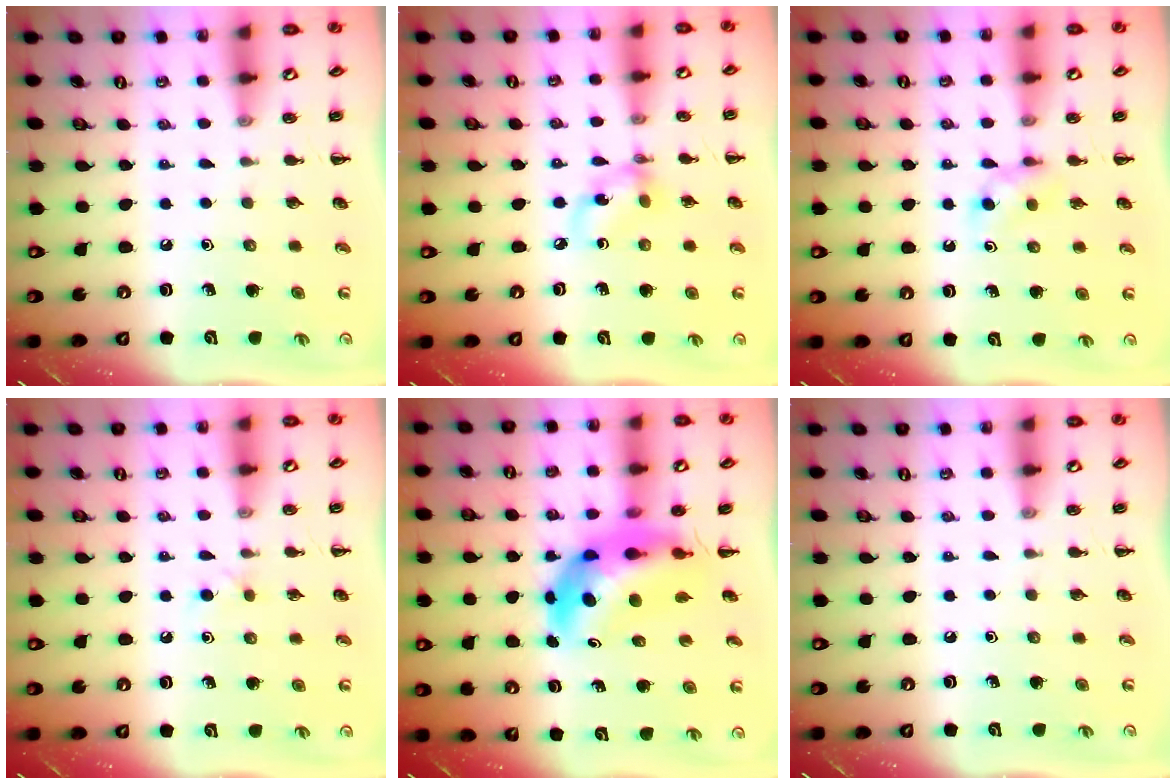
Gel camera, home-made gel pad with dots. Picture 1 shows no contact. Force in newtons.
{"total": 7.1, "press": 7.0, "slide": 0.6}
{"total": 3.3, "press": 3.1, "slide": 1.1}
{"total": 3.2, "press": 2.9, "slide": 1.4}
{"total": 9.0, "press": 8.6, "slide": 2.6}
{"total": 0.0}